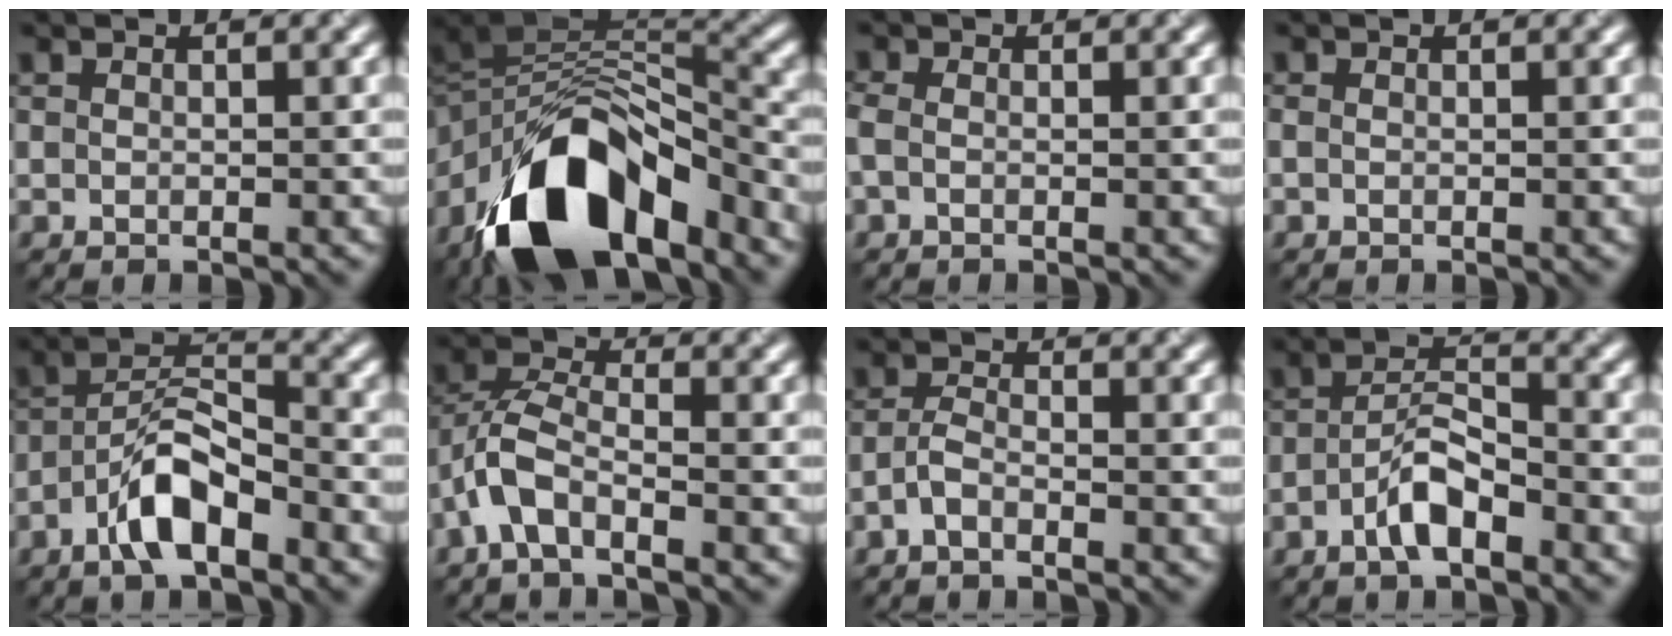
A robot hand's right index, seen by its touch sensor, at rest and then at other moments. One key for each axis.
{"total": 13.6, "fx": -8.0, "fy": 6.1, "fz": 9.1, "tx": -0.158, "ty": 0.001, "tz": -0.143}
{"total": 0.8, "fx": -0.3, "fy": 0.5, "fz": 0.5, "tx": -0.018, "ty": -0.001, "tz": -0.010}
{"total": 0.0}
{"total": 5.4, "fx": -3.3, "fy": 2.1, "fz": 3.8, "tx": -0.062, "ty": 0.016, "tz": -0.066}
{"total": 4.1, "fx": -2.2, "fy": 1.8, "fz": 2.9, "tx": -0.063, "ty": 0.012, "tz": -0.052}
{"total": 1.6, "fx": -1.2, "fy": 0.4, "fz": 1.0, "tx": -0.024, "ty": 0.004, "tz": -0.031}
{"total": 3.4, "fx": -2.1, "fy": 1.2, "fz": 2.4, "tx": -0.044, "ty": 0.013, "tz": -0.045}